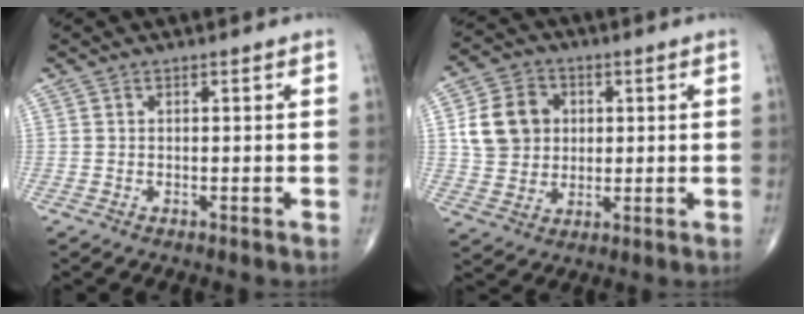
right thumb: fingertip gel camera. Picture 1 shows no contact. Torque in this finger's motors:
{"motor_torque": [-0.25, 0.35, 0.03, -0.03, 0.18]}